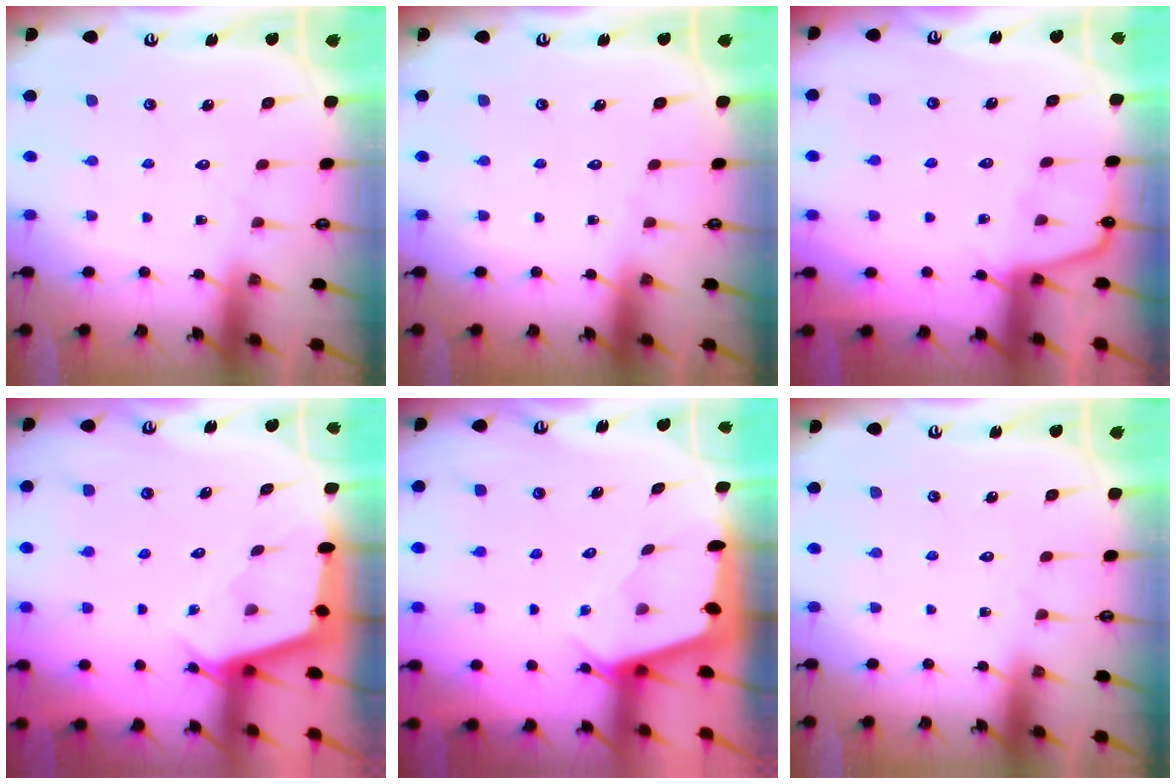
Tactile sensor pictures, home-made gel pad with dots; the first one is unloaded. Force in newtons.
{"total": 0.0}
{"total": 3.3, "press": 3.3, "slide": 0.5}
{"total": 2.5, "press": 2.5, "slide": 0.3}
{"total": 2.5, "press": 2.5, "slide": 0.2}
{"total": 0.0}